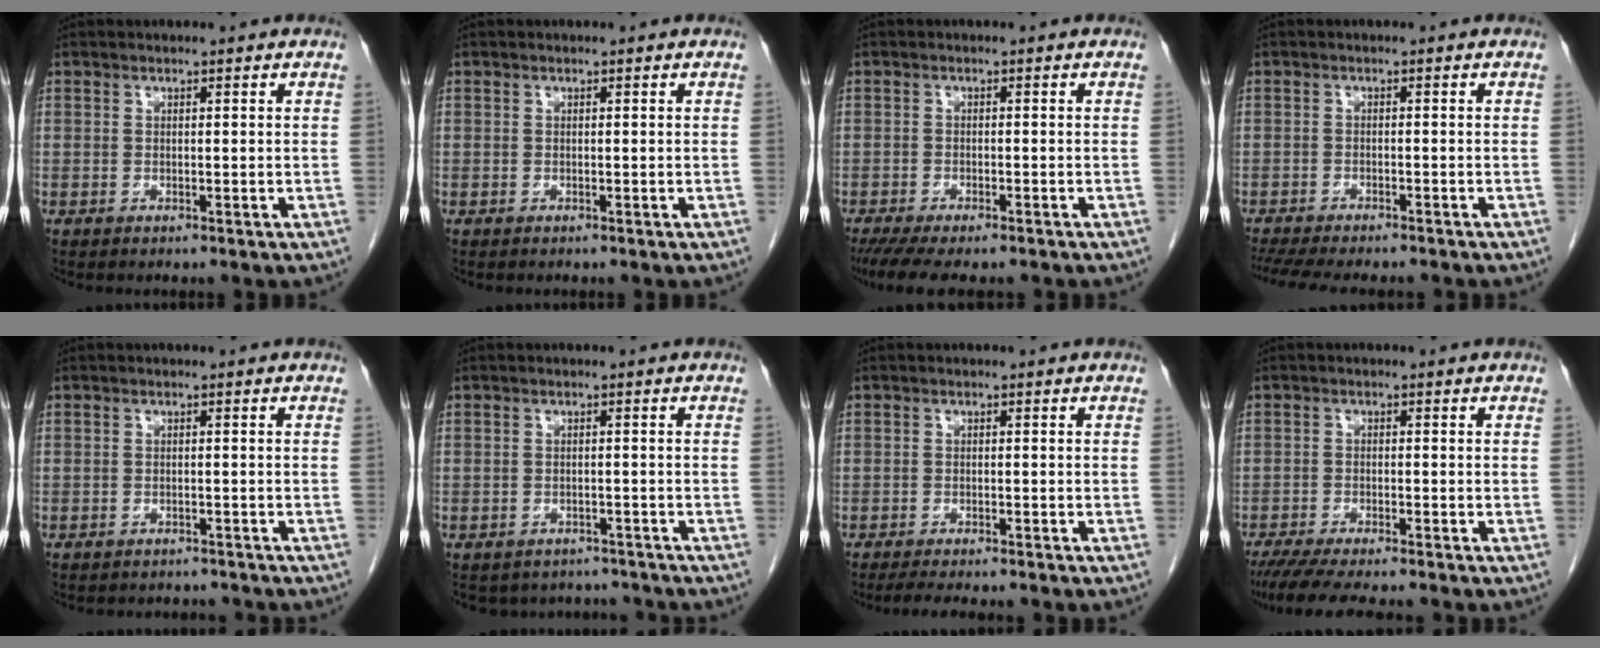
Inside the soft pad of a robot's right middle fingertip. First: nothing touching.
{"total": 0.0}
{"total": 9.9, "force": [-8.1, 2.3, 5.1], "torque": [-0.075, -0.010, -0.120]}
{"total": 13.4, "force": [-11.6, 2.7, 6.0], "torque": [-0.112, -0.017, -0.159]}
{"total": 5.6, "force": [-5.3, 1.8, 0.8], "torque": [-0.008, 0.001, -0.063]}
{"total": 6.9, "force": [-6.4, 2.7, 0.3], "torque": [0.003, 0.016, -0.074]}
{"total": 5.5, "force": [-4.7, 0.4, 2.8], "torque": [-0.036, -0.011, -0.067]}
{"total": 8.7, "force": [-7.6, 0.4, 4.3], "torque": [-0.059, -0.022, -0.121]}